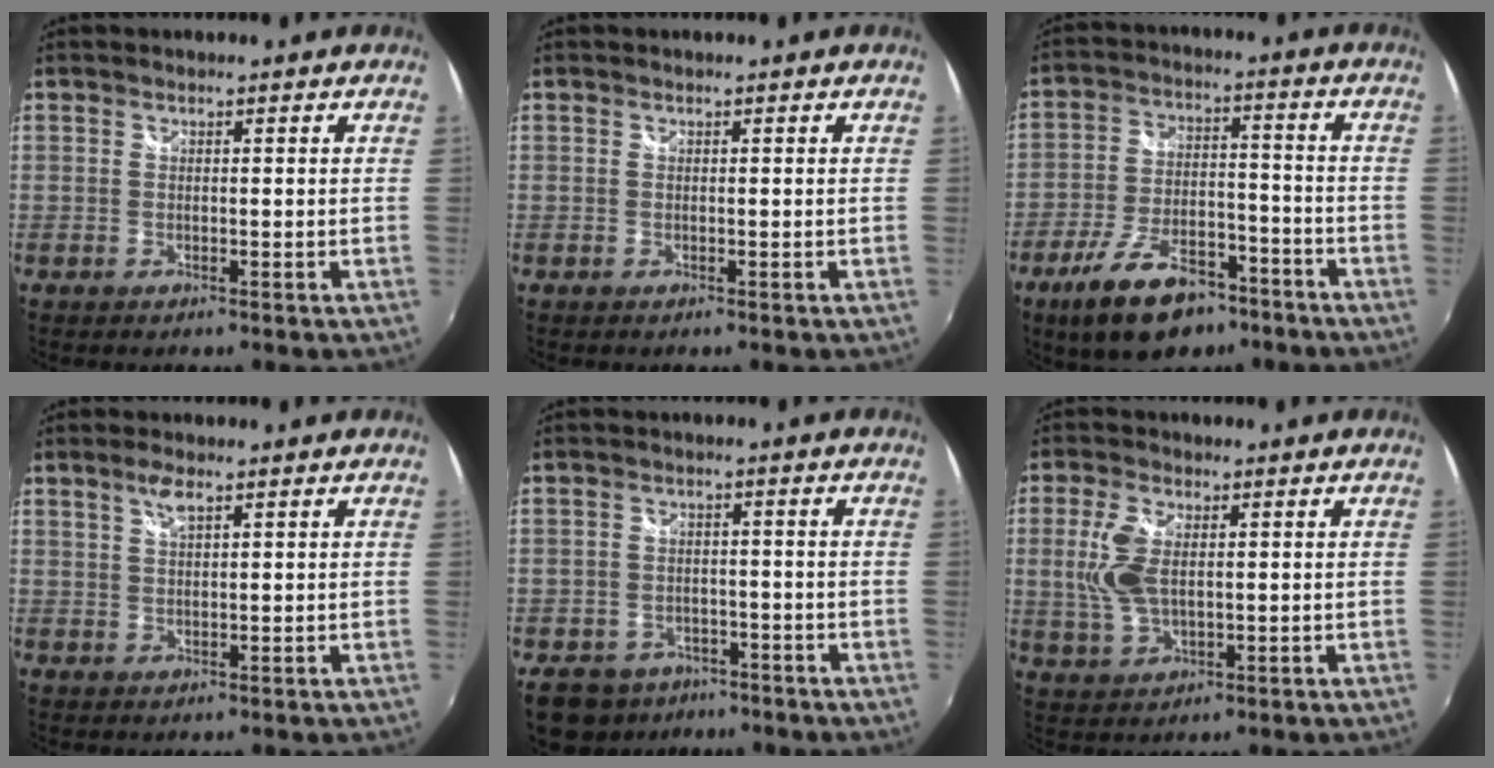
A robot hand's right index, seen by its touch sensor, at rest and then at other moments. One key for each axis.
{"total": 0.0}
{"total": 15.5, "fx": -10.3, "fy": 7.0, "fz": 9.2, "tx": -0.187, "ty": -0.005, "tz": -0.166}
{"total": 2.9, "fx": 1.7, "fy": 1.0, "fz": 2.2, "tx": -0.039, "ty": 0.004, "tz": 0.031}
{"total": 9.8, "fx": -6.4, "fy": 6.7, "fz": 3.3, "tx": -0.098, "ty": 0.013, "tz": -0.087}
{"total": 8.4, "fx": 1.0, "fy": 4.5, "fz": 7.0, "tx": -0.153, "ty": 0.002, "tz": 0.025}